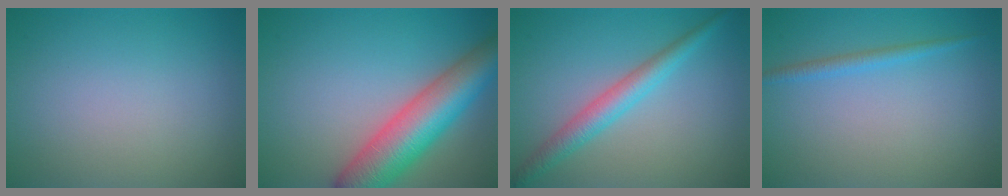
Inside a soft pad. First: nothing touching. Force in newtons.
{"total": 8.8, "press": 8.8, "slide": 0.4}
{"total": 3.3, "press": 3.3, "slide": 0.0}
{"total": 1.4, "press": 1.4, "slide": 0.1}